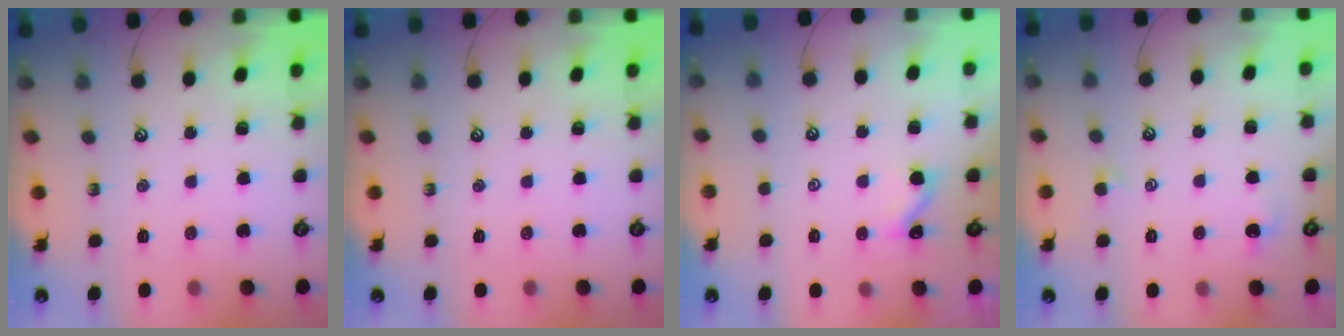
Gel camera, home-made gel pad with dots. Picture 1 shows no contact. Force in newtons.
{"total": 0.0}
{"total": 1.9, "press": 1.9, "slide": 0.3}
{"total": 0.5, "press": 0.1, "slide": 0.5}